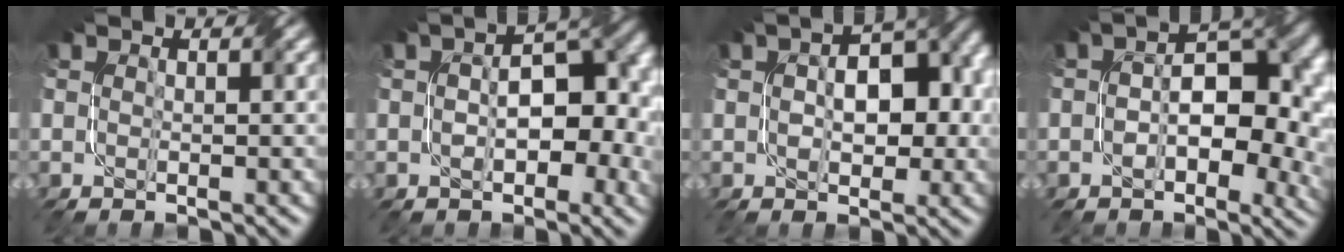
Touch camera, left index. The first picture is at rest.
{"total": 6.6, "force": [-0.4, 3.7, 5.5], "torque": [-0.074, 0.011, -0.009]}
{"total": 6.1, "force": [0.0, 3.6, 5.0], "torque": [-0.068, 0.011, -0.001]}
{"total": 8.9, "force": [-0.8, 4.8, 7.5], "torque": [-0.095, 0.009, -0.018]}